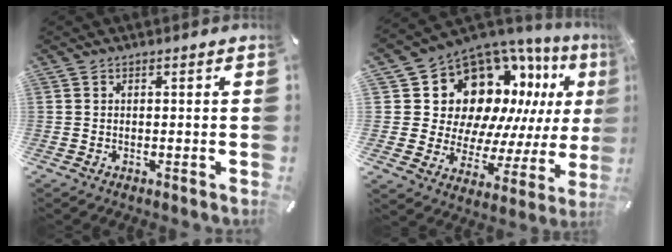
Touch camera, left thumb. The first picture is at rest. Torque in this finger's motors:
{"motor_torque": [2.51, 2.51, 1.55, -1.22, 0.16]}